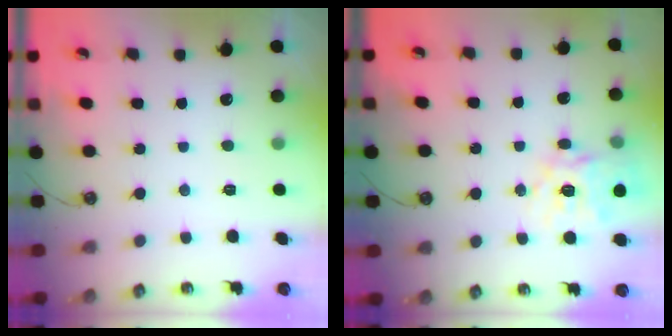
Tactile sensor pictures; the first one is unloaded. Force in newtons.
{"total": 16.0, "press": 16.0, "slide": 1.5}